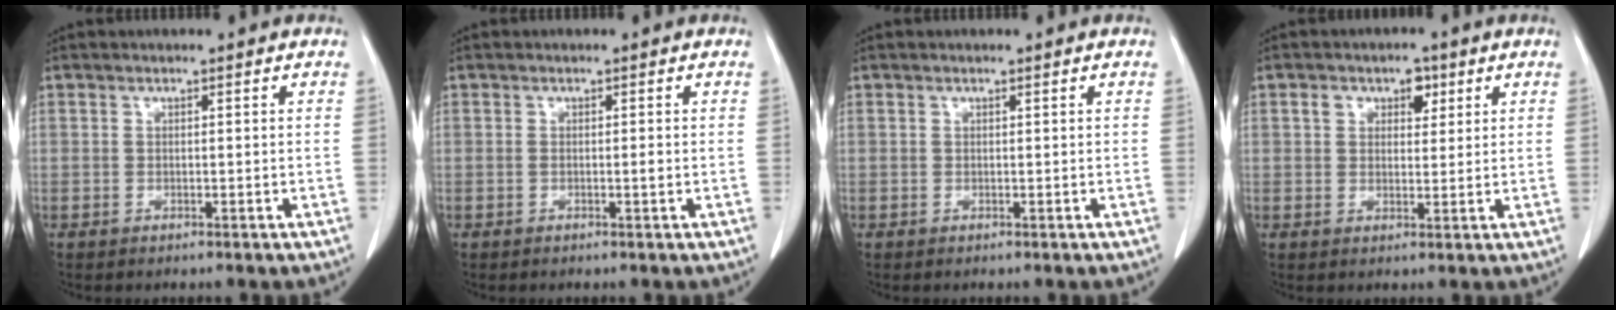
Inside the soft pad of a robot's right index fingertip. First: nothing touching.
{"total": 0.9, "force": [-0.1, 0.1, 0.8], "torque": [-0.017, -0.001, -0.002]}
{"total": 0.0}
{"total": 4.3, "force": [1.9, 2.8, 2.7], "torque": [-0.037, 0.012, 0.030]}